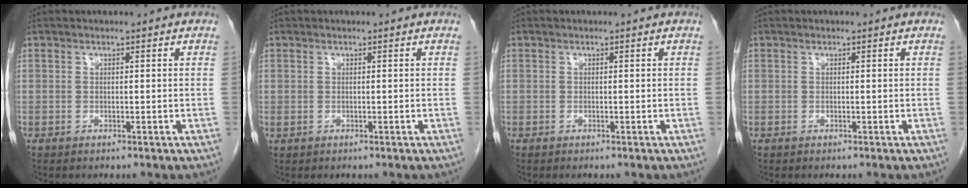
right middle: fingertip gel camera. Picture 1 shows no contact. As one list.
[{"total": 0.0}, {"total": 0.0}, {"total": 0.0}]